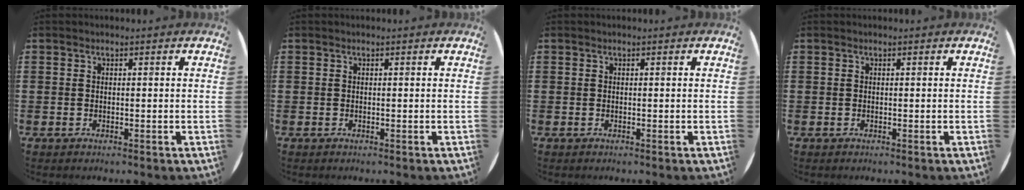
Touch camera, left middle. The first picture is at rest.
{"total": 0.0}
{"total": 0.0}
{"total": 0.0}